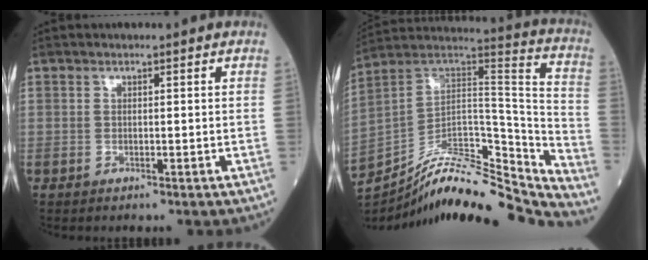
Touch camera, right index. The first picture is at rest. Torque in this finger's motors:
{"motor_torque": [-0.23, -0.45, 0.30, 0.06]}